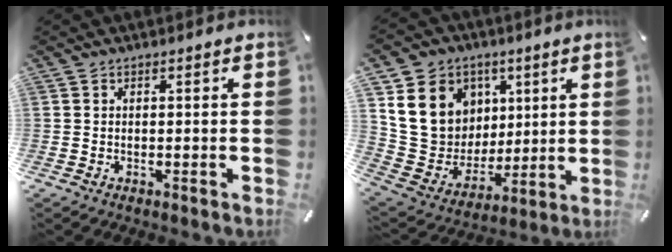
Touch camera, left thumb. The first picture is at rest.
{"total": 17.8, "force": [6.2, 15.5, 6.3], "torque": [-0.117, -0.031, 0.137]}